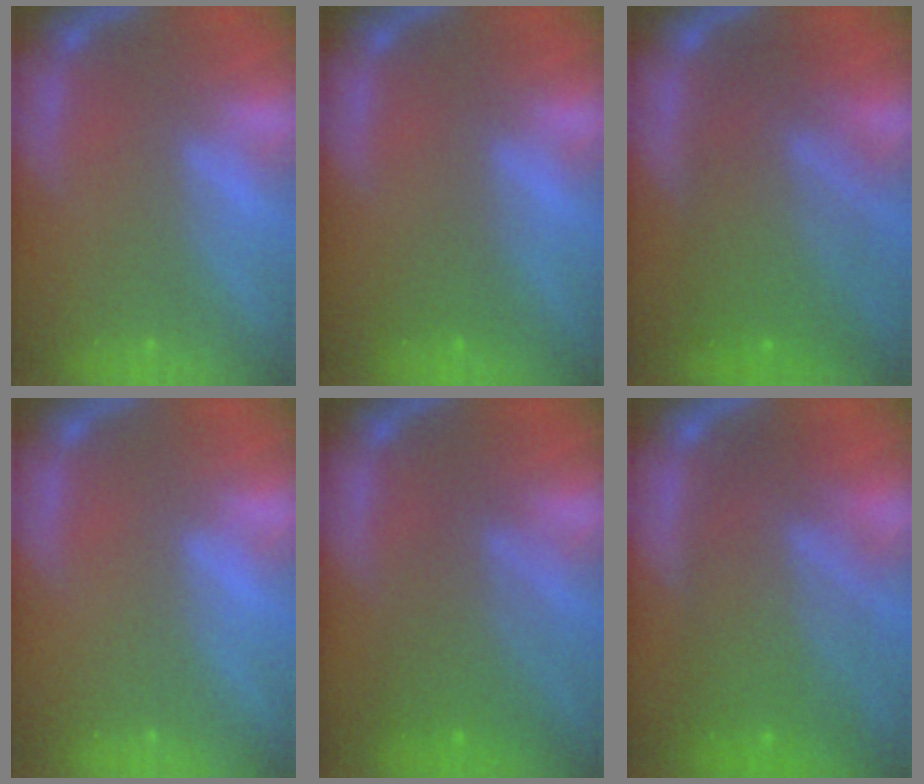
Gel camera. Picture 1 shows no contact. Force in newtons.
{"total": 1.0}
{"total": 9.1}
{"total": 0.0}
{"total": 5.1}
{"total": 9.5}